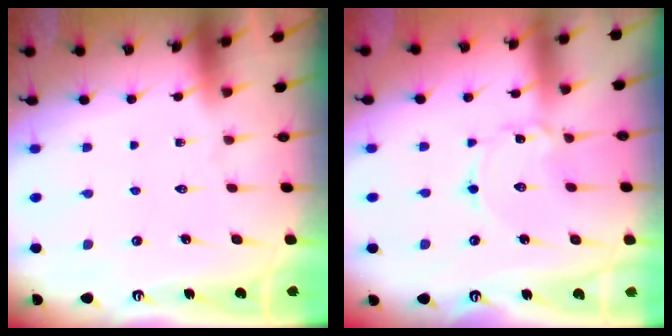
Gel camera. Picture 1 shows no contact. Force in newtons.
{"total": 2.1, "press": 2.1, "slide": 0.1}